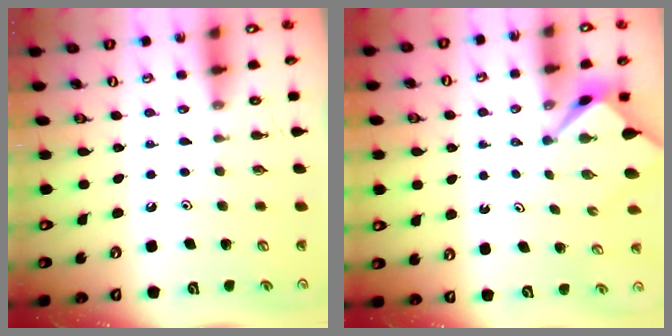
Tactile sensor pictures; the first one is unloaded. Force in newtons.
{"total": 2.4, "press": 2.4, "slide": 0.2}